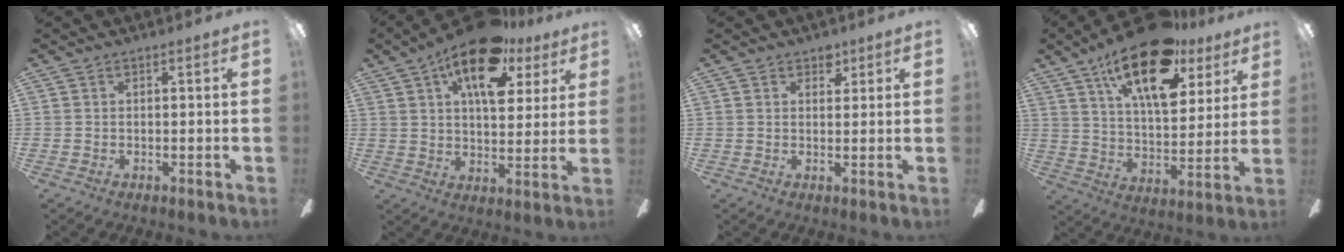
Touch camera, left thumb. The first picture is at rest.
{"total": 17.0, "force": [9.7, 7.6, 11.7], "torque": [-0.181, -0.032, 0.161]}
{"total": 3.0, "force": [2.1, 1.9, 1.0], "torque": [0.000, -0.007, 0.033]}
{"total": 21.6, "force": [13.2, 9.0, 14.5], "torque": [-0.237, -0.064, 0.222]}